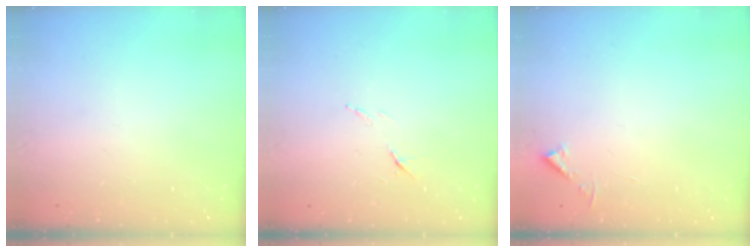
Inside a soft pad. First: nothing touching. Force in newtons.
{"total": 6.8, "press": 6.8, "slide": 0.8}
{"total": 4.0, "press": 4.0, "slide": 0.4}